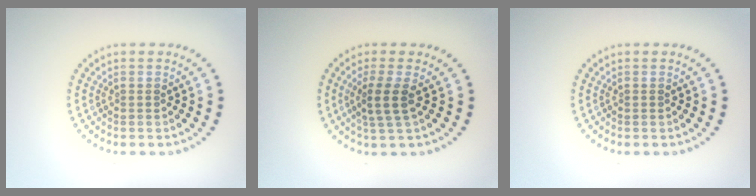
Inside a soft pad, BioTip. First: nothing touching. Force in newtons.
{"total": 2.4, "press": 2.0, "slide": 1.4}
{"total": 0.0}